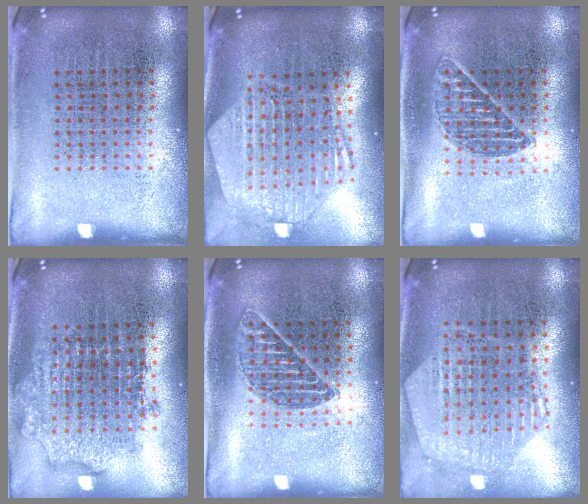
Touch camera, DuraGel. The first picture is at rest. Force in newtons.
{"total": 2.6, "press": 2.2, "slide": 1.5}
{"total": 1.1, "press": 1.1, "slide": 0.5}
{"total": 1.9, "press": 1.5, "slide": 1.1}
{"total": 1.1, "press": 1.1, "slide": 0.5}
{"total": 1.2, "press": 1.2, "slide": 0.2}